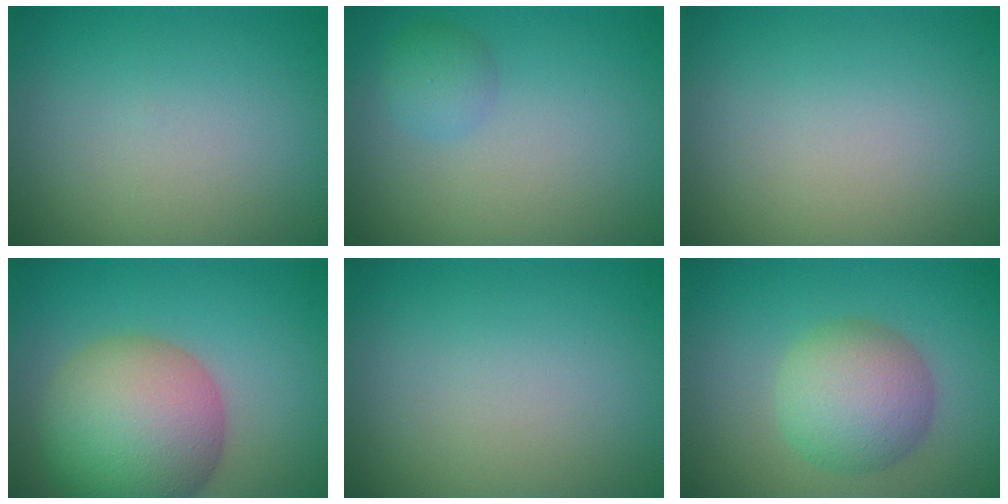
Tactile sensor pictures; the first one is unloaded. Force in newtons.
{"total": 1.7, "press": 1.7, "slide": 0.0}
{"total": 0.0}
{"total": 10.6, "press": 10.6, "slide": 0.4}
{"total": 0.0}
{"total": 5.5, "press": 5.5, "slide": 0.1}